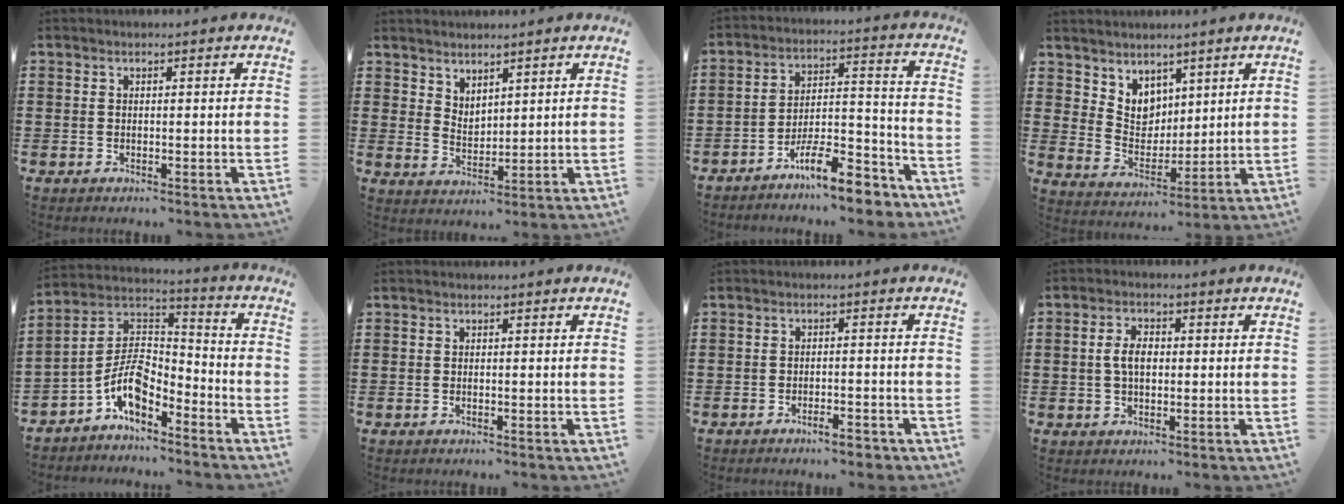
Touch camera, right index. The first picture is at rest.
{"total": 3.1, "force": [3.0, 0.7, -0.3], "torque": [-0.001, -0.007, 0.058]}
{"total": 10.7, "force": [-8.9, 2.3, 5.4], "torque": [-0.076, 0.033, -0.162]}
{"total": 5.4, "force": [3.9, 3.7, 0.5], "torque": [-0.035, -0.009, 0.074]}
{"total": 8.1, "force": [-4.9, 3.8, 5.3], "torque": [-0.129, -0.012, -0.103]}
{"total": 0.0}
{"total": 2.9, "force": [-2.6, 0.5, 1.3], "torque": [-0.023, 0.001, -0.050]}
{"total": 3.8, "force": [0.1, 2.1, 3.2], "torque": [-0.070, 0.006, -0.002]}